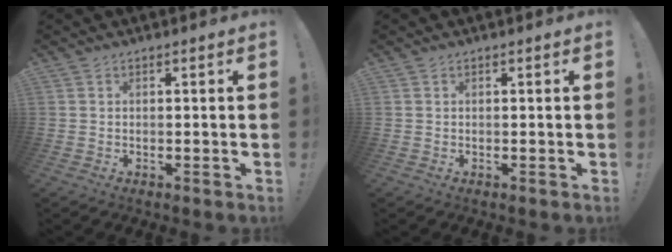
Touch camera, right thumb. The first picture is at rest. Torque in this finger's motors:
{"motor_torque": [0.00, -0.03, -0.09, 0.08, 0.00]}